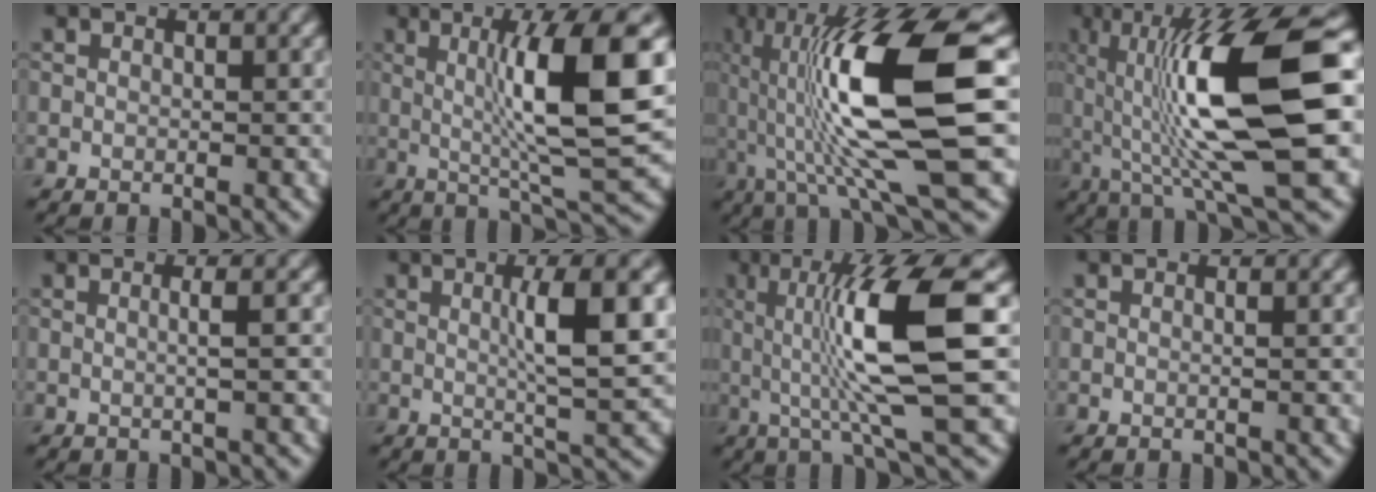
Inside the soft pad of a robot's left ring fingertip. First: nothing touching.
{"total": 10.2, "force": [1.4, 1.6, 10.0], "torque": [-0.145, -0.002, 0.030]}
{"total": 14.1, "force": [0.2, 3.2, 13.7], "torque": [-0.264, 0.011, 0.006]}
{"total": 13.5, "force": [1.0, 3.2, 13.1], "torque": [-0.226, 0.013, 0.013]}
{"total": 2.4, "force": [0.3, 0.9, 2.2], "torque": [-0.016, 0.005, -0.012]}
{"total": 6.6, "force": [1.1, 1.2, 6.4], "torque": [-0.091, 0.009, 0.018]}
{"total": 10.3, "force": [0.9, 1.8, 10.1], "torque": [-0.157, 0.000, 0.019]}
{"total": 0.8, "force": [0.1, 0.4, 0.7], "torque": [-0.008, 0.000, -0.008]}